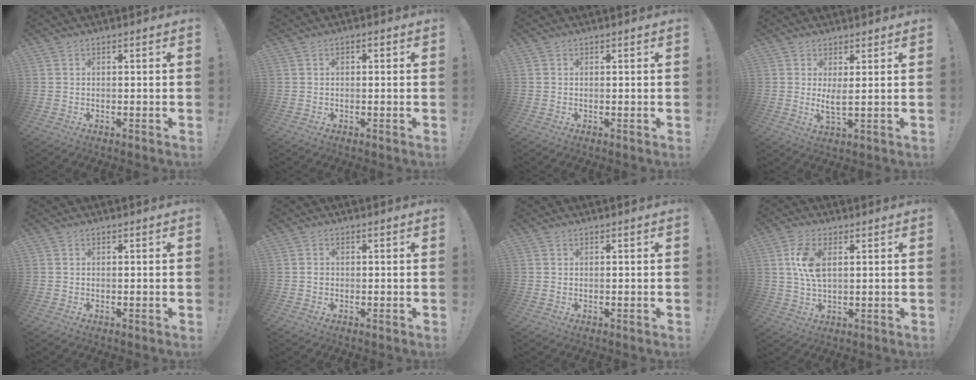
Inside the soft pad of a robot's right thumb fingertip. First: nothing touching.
{"total": 0.8, "force": [-0.6, 0.5, 0.2], "torque": [-0.006, 0.005, -0.010]}
{"total": 0.0}
{"total": 4.3, "force": [1.9, 0.6, 3.8], "torque": [-0.052, -0.020, 0.031]}
{"total": 0.0}
{"total": 1.0, "force": [-0.1, 0.9, 0.4], "torque": [0.000, 0.001, -0.003]}
{"total": 0.0}
{"total": 8.5, "force": [2.1, 4.3, 7.0], "torque": [-0.141, -0.003, 0.034]}